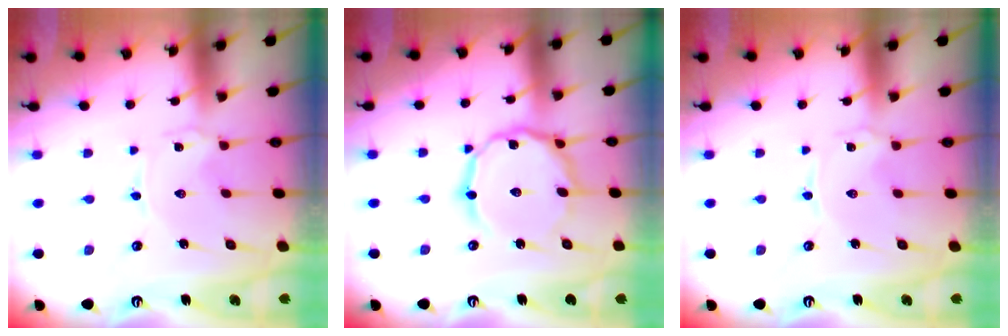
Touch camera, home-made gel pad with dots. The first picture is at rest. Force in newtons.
{"total": 12.0, "press": 12.0, "slide": 0.7}
{"total": 0.0}